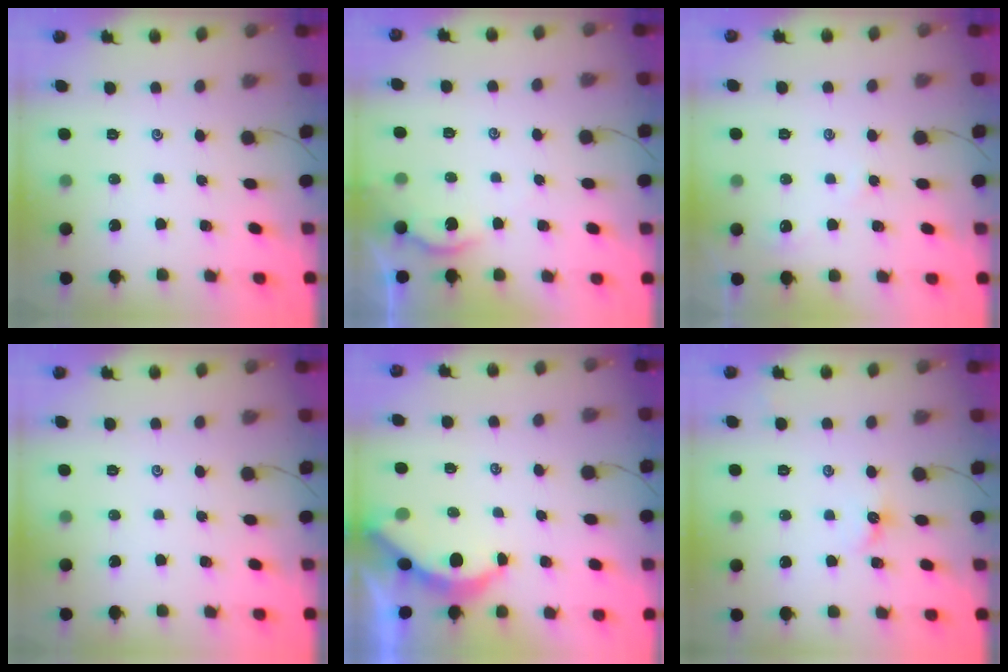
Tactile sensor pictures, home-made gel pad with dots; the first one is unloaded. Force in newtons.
{"total": 2.3, "press": 2.2, "slide": 0.4}
{"total": 2.4, "press": 2.4, "slide": 0.4}
{"total": 0.0}
{"total": 4.3, "press": 4.3, "slide": 0.5}
{"total": 4.6, "press": 4.5, "slide": 0.8}